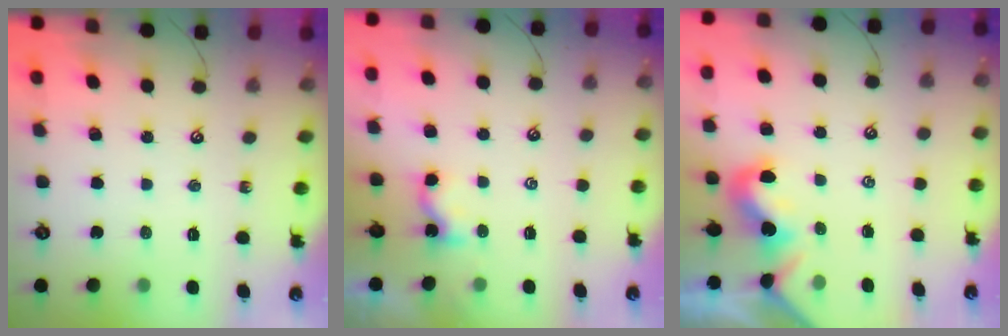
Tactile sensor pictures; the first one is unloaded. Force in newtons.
{"total": 2.4, "press": 2.4, "slide": 0.1}
{"total": 0.0}